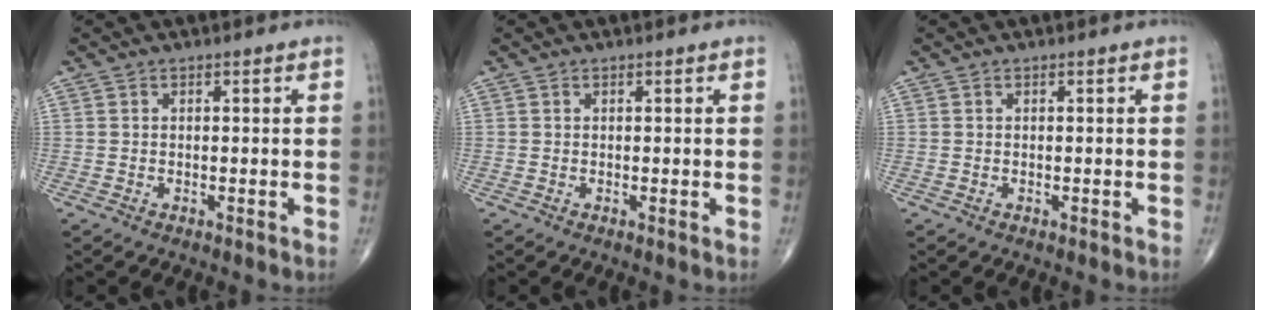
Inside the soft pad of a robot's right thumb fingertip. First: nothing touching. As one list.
[{"total": 0.0}, {"total": 0.0}]